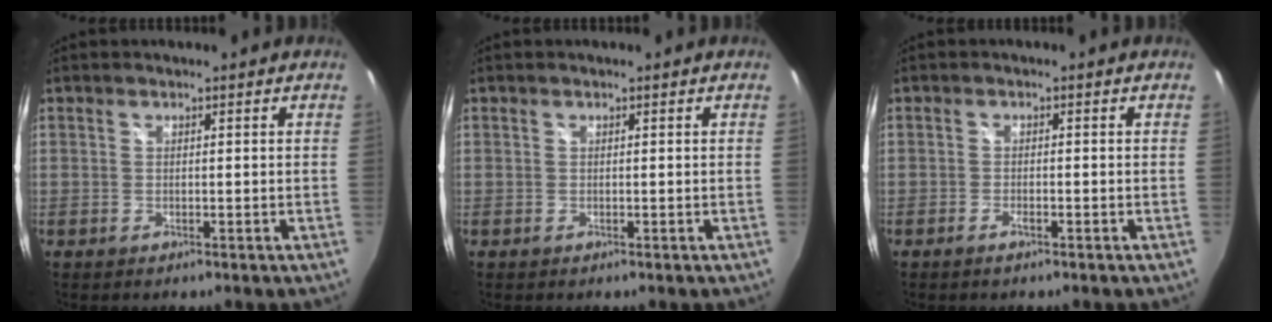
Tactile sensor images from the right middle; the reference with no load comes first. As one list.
[{"total": 0.0}, {"total": 1.5, "force": [-1.0, 0.4, 0.9], "torque": [-0.022, -0.002, -0.021]}]